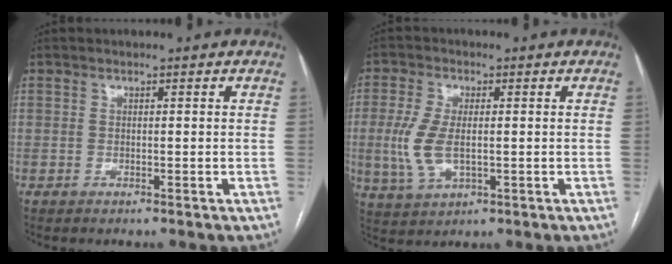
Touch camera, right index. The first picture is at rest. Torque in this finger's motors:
{"motor_torque": [0.36, -0.10, 0.21, 0.09]}